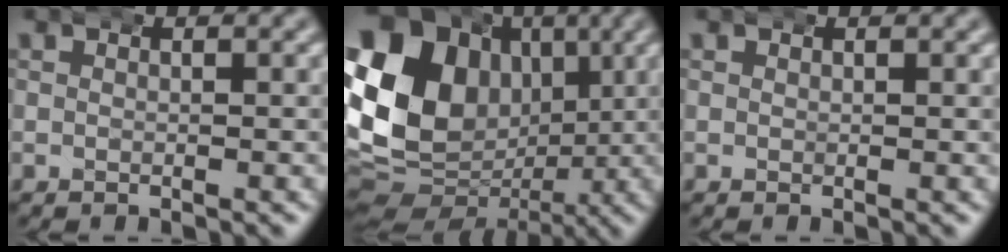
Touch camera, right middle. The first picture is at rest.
{"total": 18.1, "force": [0.8, 14.6, 10.6], "torque": [-0.201, -0.021, 0.014]}
{"total": 0.0}